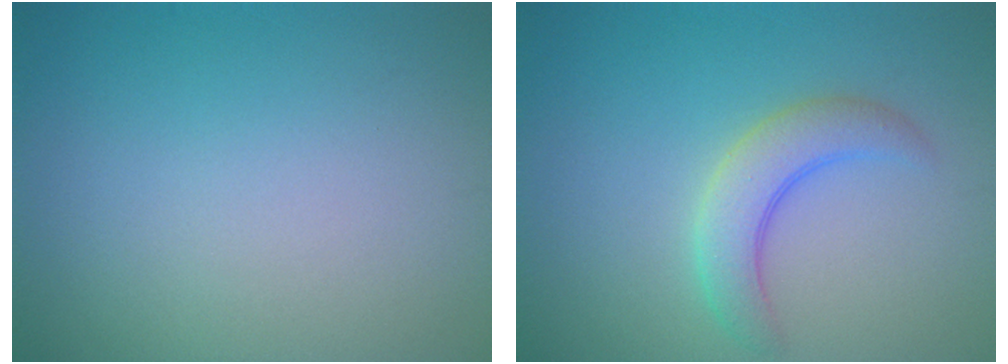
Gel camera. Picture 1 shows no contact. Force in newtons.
{"total": 3.5, "press": 3.5, "slide": 0.3}